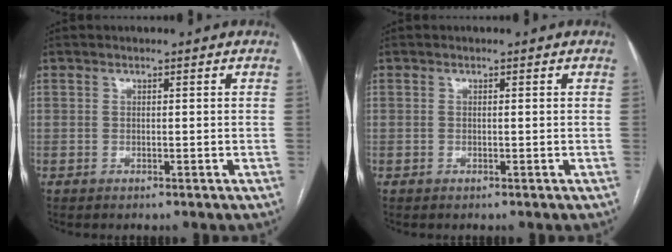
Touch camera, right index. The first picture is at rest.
{"total": 0.0}